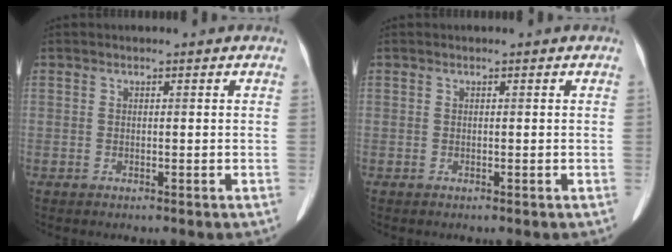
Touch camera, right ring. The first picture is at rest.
{"total": 0.0}